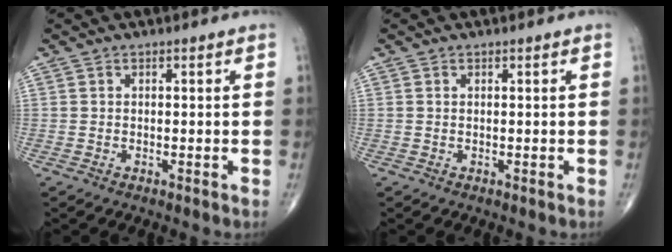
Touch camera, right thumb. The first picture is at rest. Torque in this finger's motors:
{"motor_torque": [-0.07, 0.16, 0.09, 0.07, -0.02]}